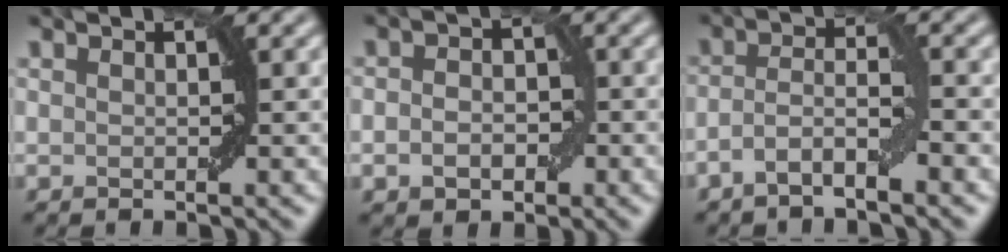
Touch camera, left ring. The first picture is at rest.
{"total": 3.0, "force": [-0.7, 2.2, 1.9], "torque": [-0.023, 0.000, -0.015]}
{"total": 3.1, "force": [-1.8, 0.5, 2.5], "torque": [-0.048, 0.009, -0.043]}